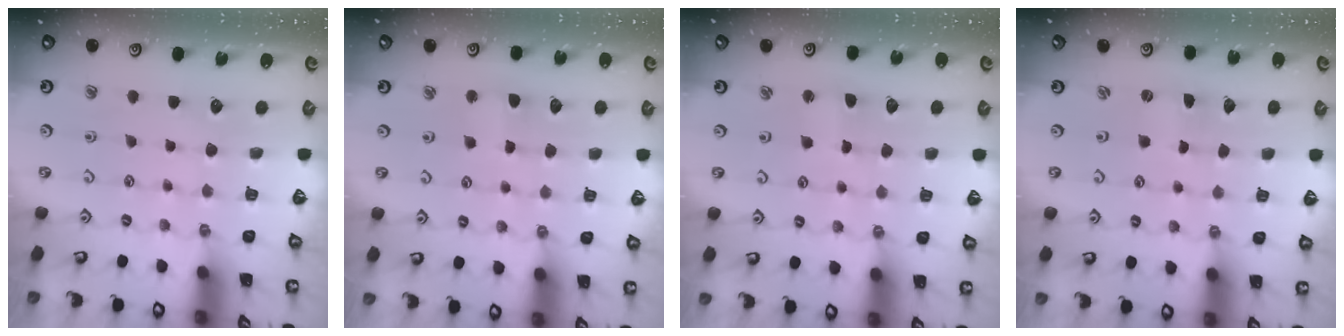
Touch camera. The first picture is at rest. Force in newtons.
{"total": 3.4, "press": 3.4, "slide": 0.3}
{"total": 2.1, "press": 2.1, "slide": 0.5}
{"total": 0.0}